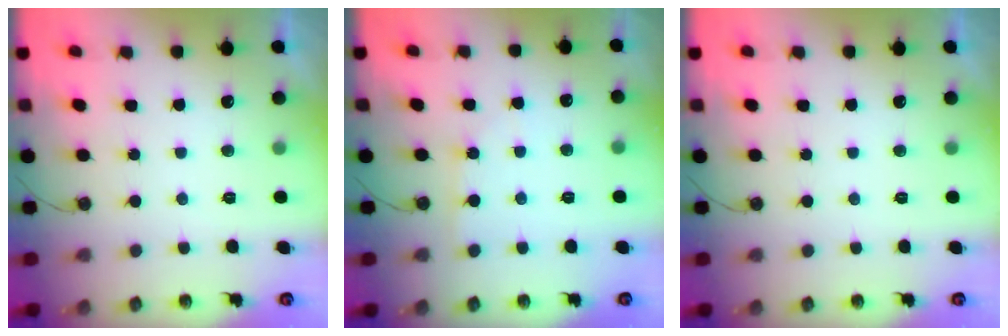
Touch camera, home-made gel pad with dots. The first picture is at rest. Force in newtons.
{"total": 2.8, "press": 2.7, "slide": 0.4}
{"total": 0.0}